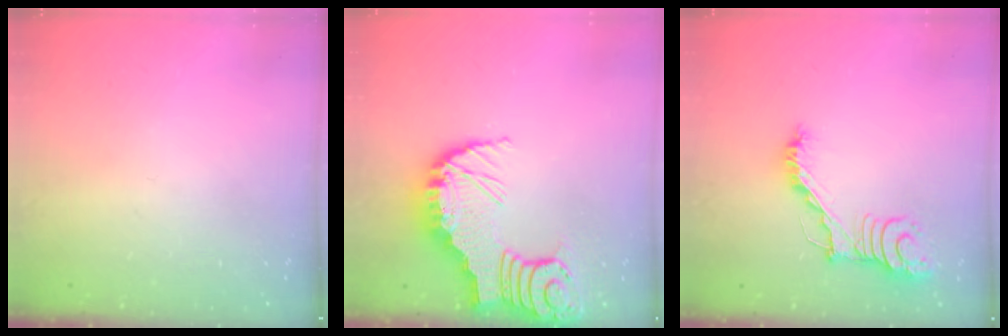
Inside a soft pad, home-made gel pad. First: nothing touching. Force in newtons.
{"total": 9.3, "press": 9.2, "slide": 0.9}
{"total": 13.4, "press": 13.4, "slide": 0.3}